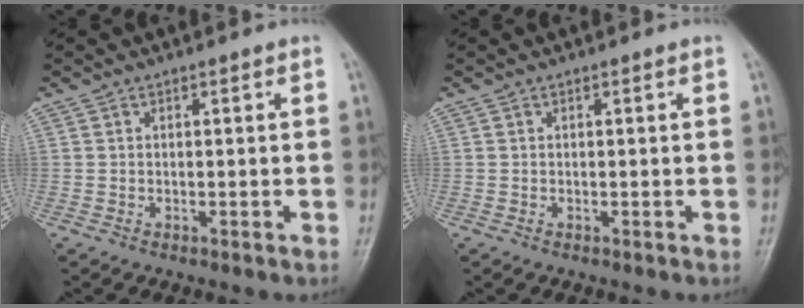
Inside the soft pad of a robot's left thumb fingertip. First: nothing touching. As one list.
[{"total": 0.0}]